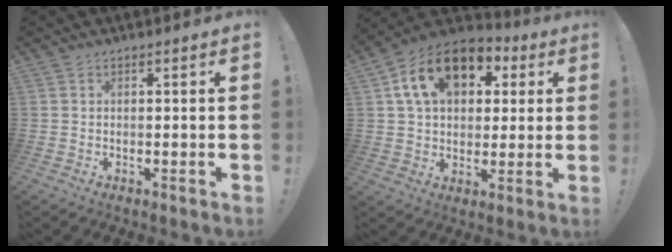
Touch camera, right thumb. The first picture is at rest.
{"total": 17.0, "force": [6.8, 11.7, 10.4], "torque": [-0.163, -0.013, 0.125]}